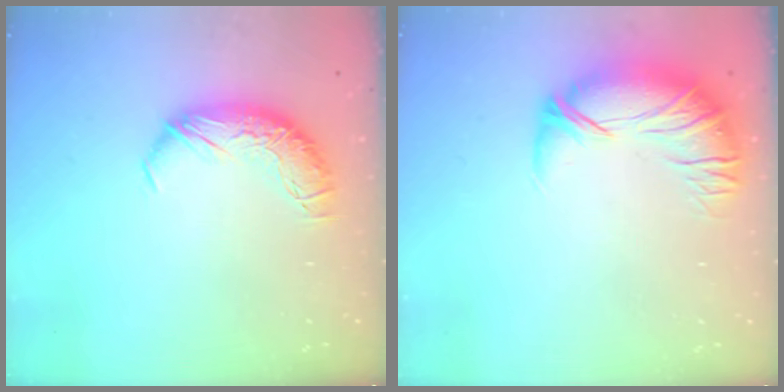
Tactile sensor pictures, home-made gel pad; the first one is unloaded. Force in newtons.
{"total": 3.1, "press": 1.0, "slide": 2.9}